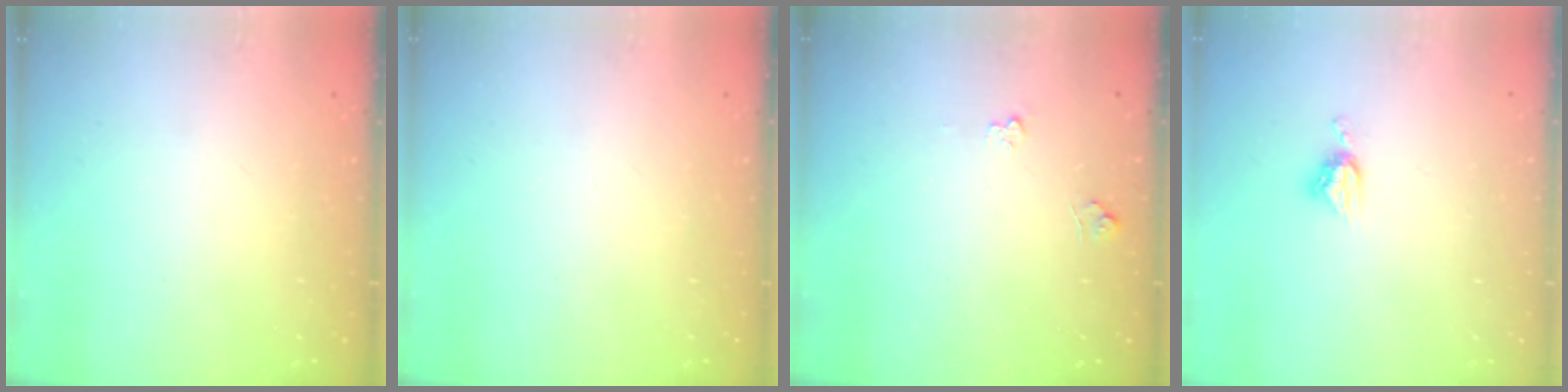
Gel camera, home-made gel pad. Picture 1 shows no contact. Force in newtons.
{"total": 0.0}
{"total": 3.6, "press": 3.6, "slide": 0.4}
{"total": 5.4, "press": 5.4, "slide": 0.1}